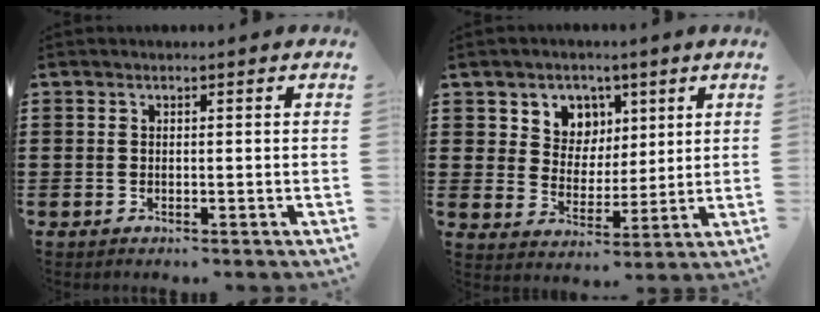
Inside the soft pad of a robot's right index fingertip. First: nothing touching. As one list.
[{"total": 5.8, "force": [2.8, 5.0, 0.2], "torque": [-0.033, -0.009, 0.048]}]